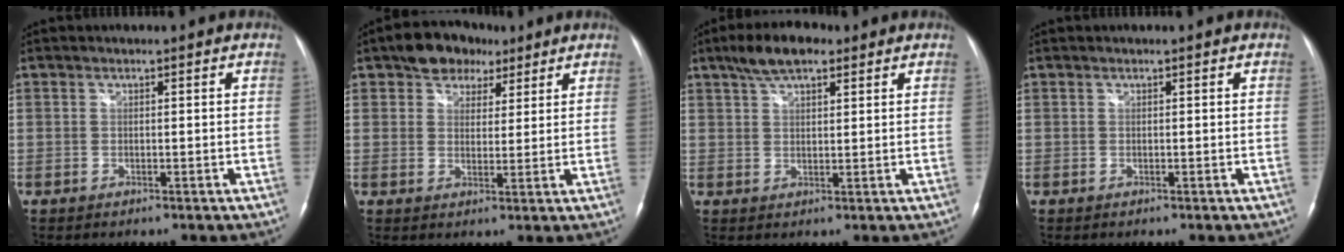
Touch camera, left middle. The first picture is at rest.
{"total": 6.9, "force": [4.5, 4.5, 2.8], "torque": [-0.041, 0.021, 0.073]}
{"total": 7.0, "force": [4.8, 2.4, 4.6], "torque": [-0.090, 0.020, 0.083]}
{"total": 0.0}